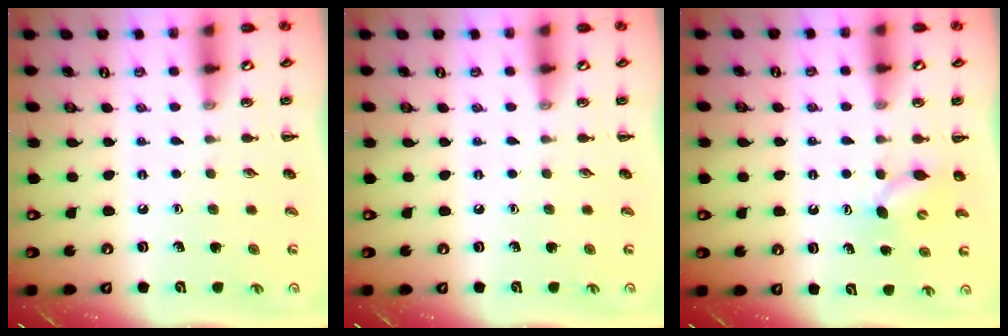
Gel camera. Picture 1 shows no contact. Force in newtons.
{"total": 0.0}
{"total": 4.6, "press": 4.5, "slide": 0.4}